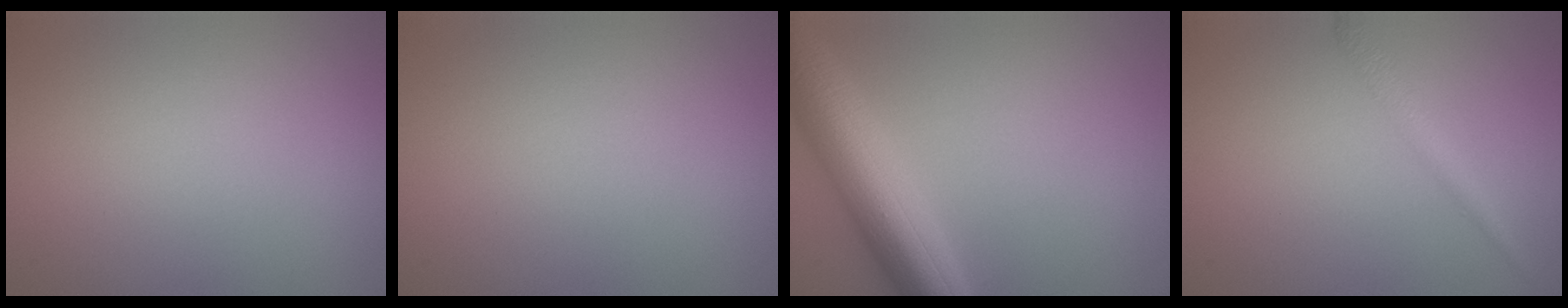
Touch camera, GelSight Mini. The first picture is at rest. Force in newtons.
{"total": 0.0}
{"total": 8.5, "press": 8.5, "slide": 0.2}
{"total": 1.8, "press": 1.8, "slide": 0.0}